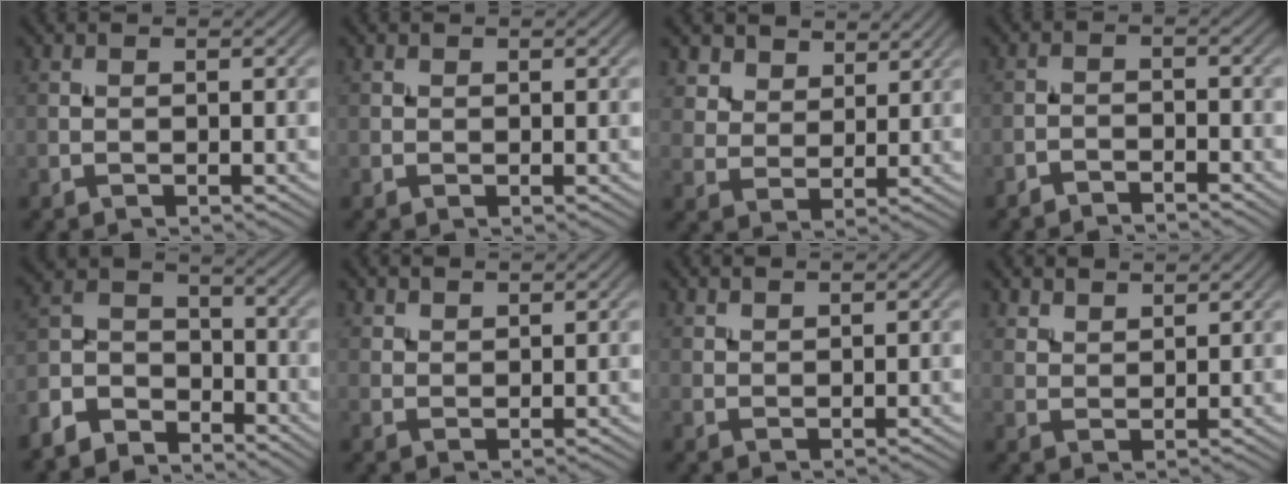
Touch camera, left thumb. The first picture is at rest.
{"total": 0.5, "force": [0.2, 0.5, 0.0], "torque": [0.003, -0.002, 0.003]}
{"total": 5.7, "force": [4.2, 3.4, 1.8], "torque": [-0.056, -0.022, 0.097]}
{"total": 2.2, "force": [-2.1, 0.3, 0.6], "torque": [-0.009, 0.003, -0.042]}
{"total": 7.9, "force": [-6.2, 3.9, 2.9], "torque": [-0.069, -0.003, -0.141]}
{"total": 2.6, "force": [2.3, 0.9, 0.8], "torque": [-0.019, -0.003, 0.053]}
{"total": 1.8, "force": [1.7, 0.4, 0.6], "torque": [-0.015, -0.002, 0.037]}
{"total": 4.4, "force": [3.8, 1.5, 1.5], "torque": [-0.036, -0.014, 0.091]}